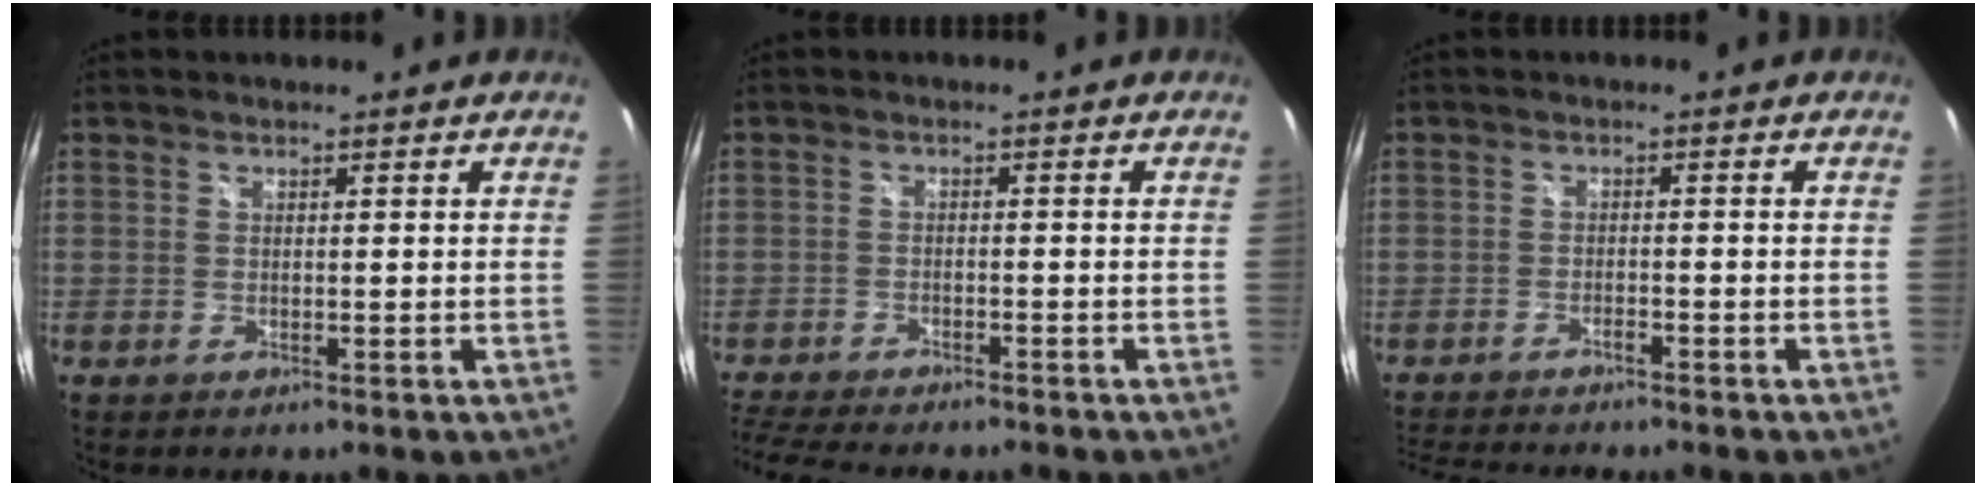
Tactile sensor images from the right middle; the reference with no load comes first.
{"total": 11.1, "force": [-9.8, 2.1, 4.7], "torque": [-0.119, -0.024, -0.164]}
{"total": 8.0, "force": [-7.3, 1.0, 3.2], "torque": [-0.080, -0.017, -0.118]}